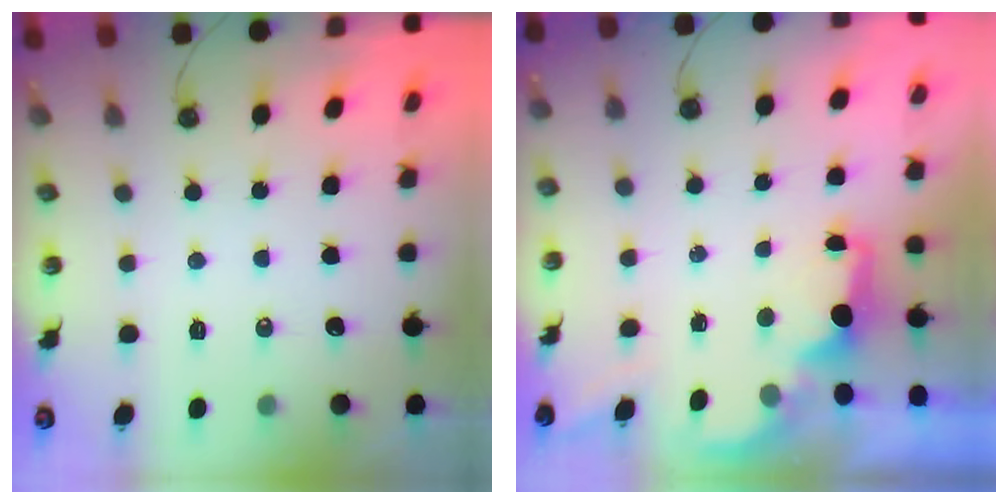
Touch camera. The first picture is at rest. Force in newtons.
{"total": 1.8, "press": 1.6, "slide": 0.7}